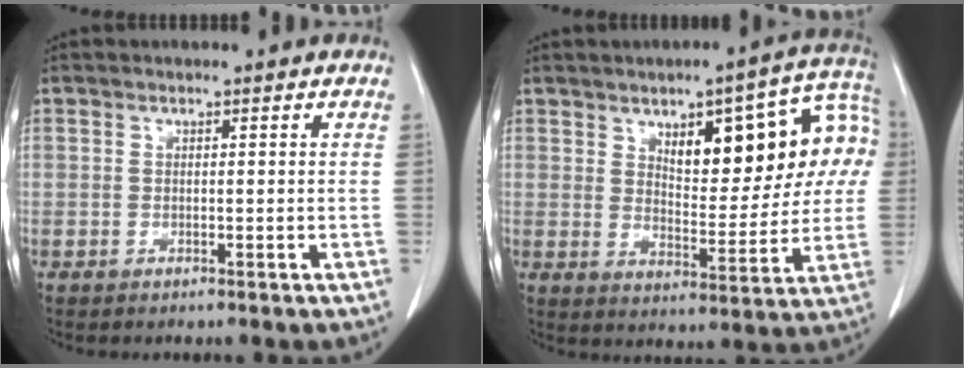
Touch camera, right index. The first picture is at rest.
{"total": 16.2, "force": [5.1, 6.1, 14.1], "torque": [-0.180, 0.032, 0.072]}